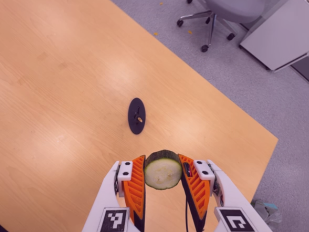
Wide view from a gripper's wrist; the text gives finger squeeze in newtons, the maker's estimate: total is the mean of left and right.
{"total": 10.9, "left": 10.3, "right": 11.4}